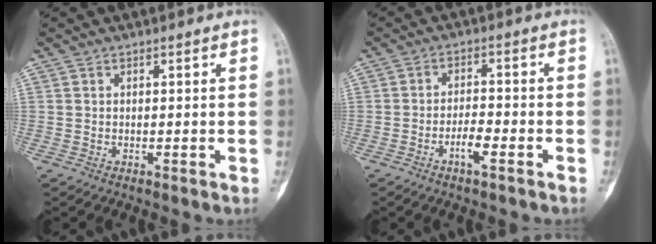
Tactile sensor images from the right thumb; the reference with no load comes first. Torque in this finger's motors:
{"motor_torque": [-0.14, 0.19, -0.08, 0.02, 0.01]}